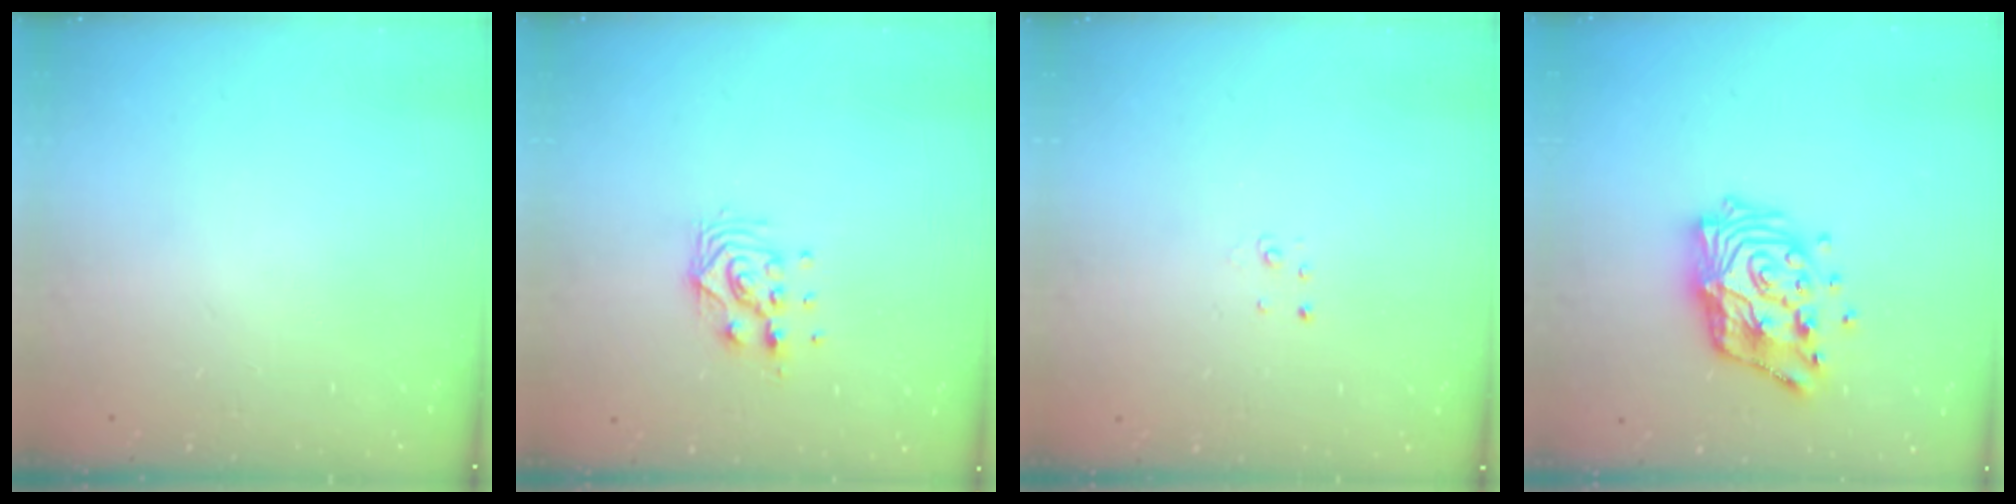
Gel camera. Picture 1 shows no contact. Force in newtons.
{"total": 9.2, "press": 9.2, "slide": 0.7}
{"total": 2.0, "press": 2.0, "slide": 0.2}
{"total": 15.7, "press": 15.7, "slide": 1.4}